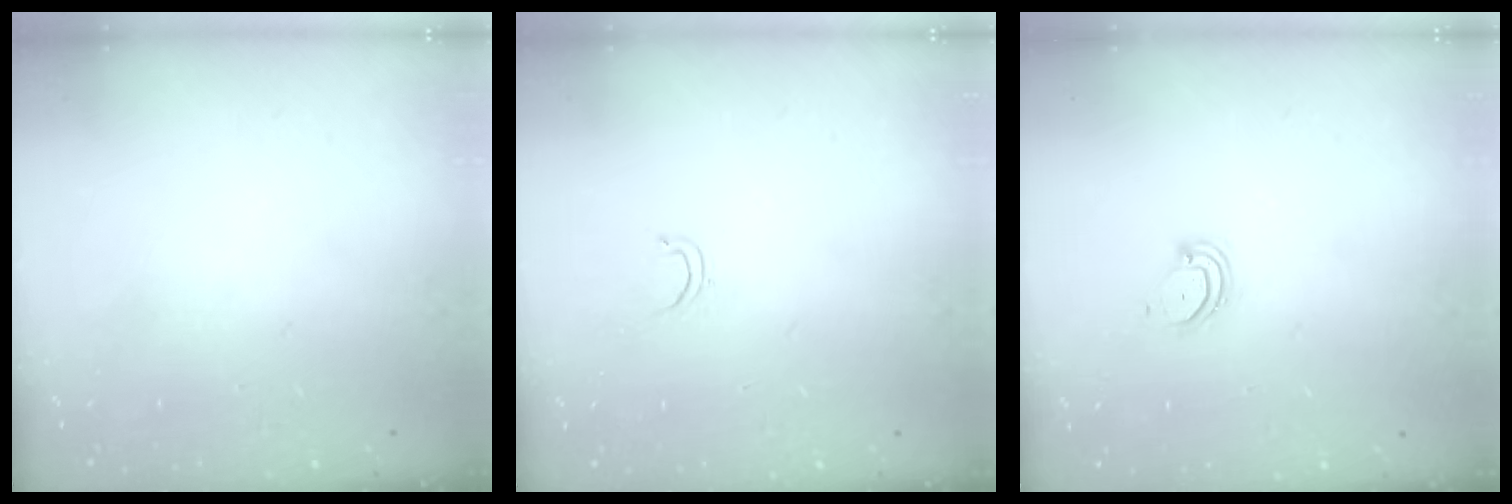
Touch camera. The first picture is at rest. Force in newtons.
{"total": 2.6, "press": 2.5, "slide": 0.4}
{"total": 4.0, "press": 4.0, "slide": 0.3}